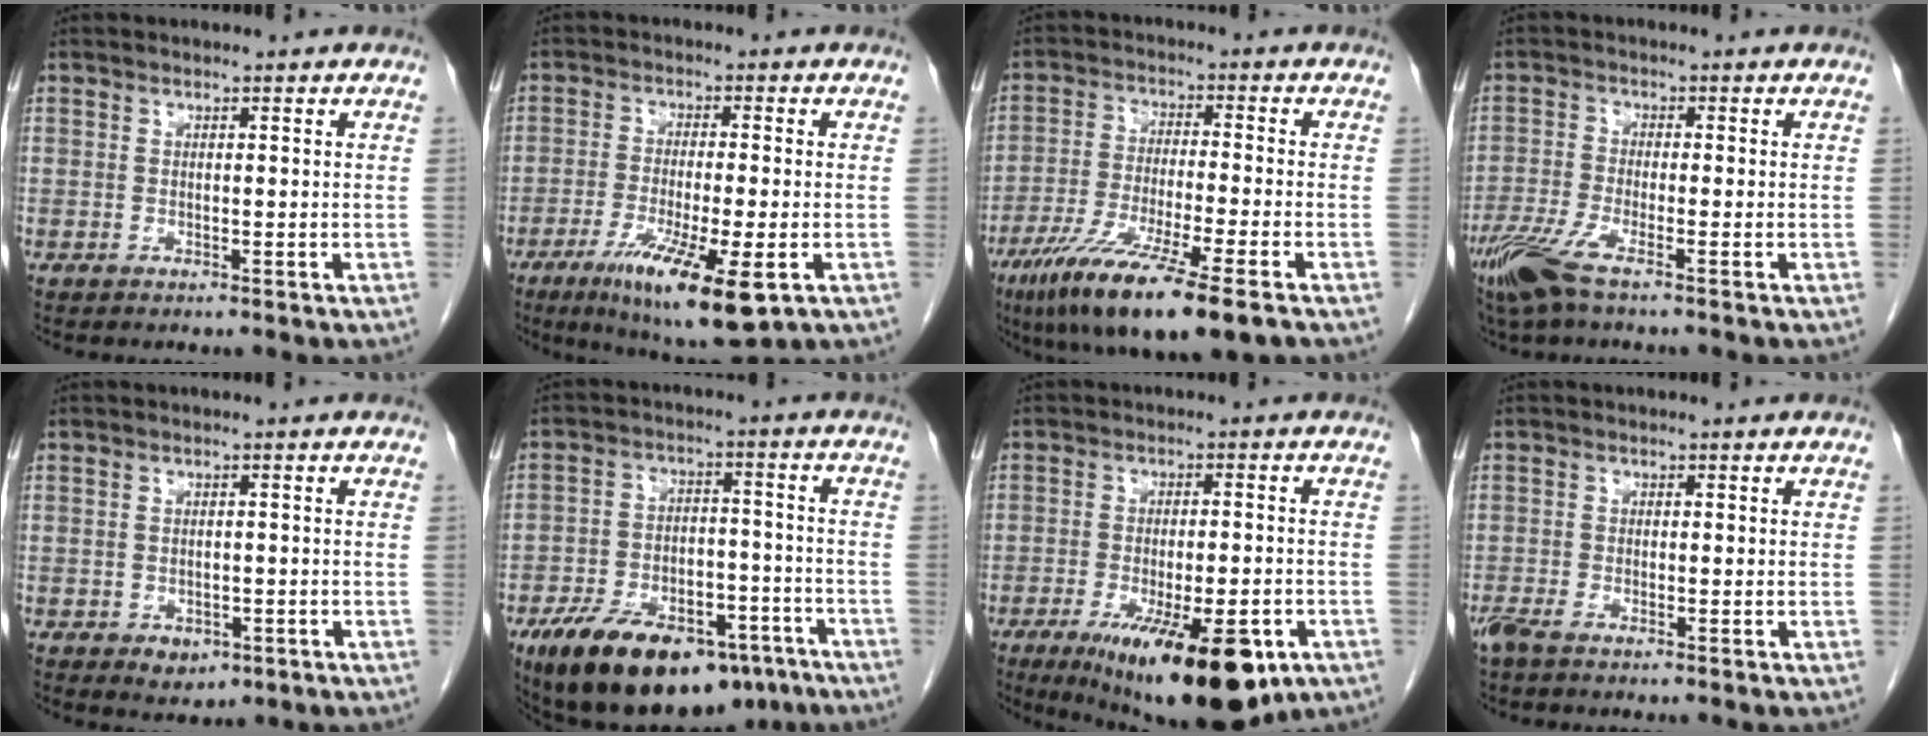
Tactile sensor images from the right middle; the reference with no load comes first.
{"total": 12.3, "force": [-5.8, 1.8, 10.7], "torque": [-0.183, -0.033, -0.089]}
{"total": 14.7, "force": [-9.2, 0.7, 11.5], "torque": [-0.205, -0.043, -0.157]}
{"total": 5.9, "force": [-3.9, 0.6, 4.4], "torque": [-0.100, -0.015, -0.080]}
{"total": 3.0, "force": [-1.3, 2.1, 1.7], "torque": [-0.020, 0.000, -0.005]}
{"total": 19.8, "force": [-13.5, 8.9, 11.4], "torque": [-0.179, 0.015, -0.210]}
{"total": 17.4, "force": [-9.0, 5.1, 14.0], "torque": [-0.183, -0.026, -0.125]}
{"total": 2.3, "force": [-1.7, 0.4, 1.4], "torque": [-0.031, -0.005, -0.036]}